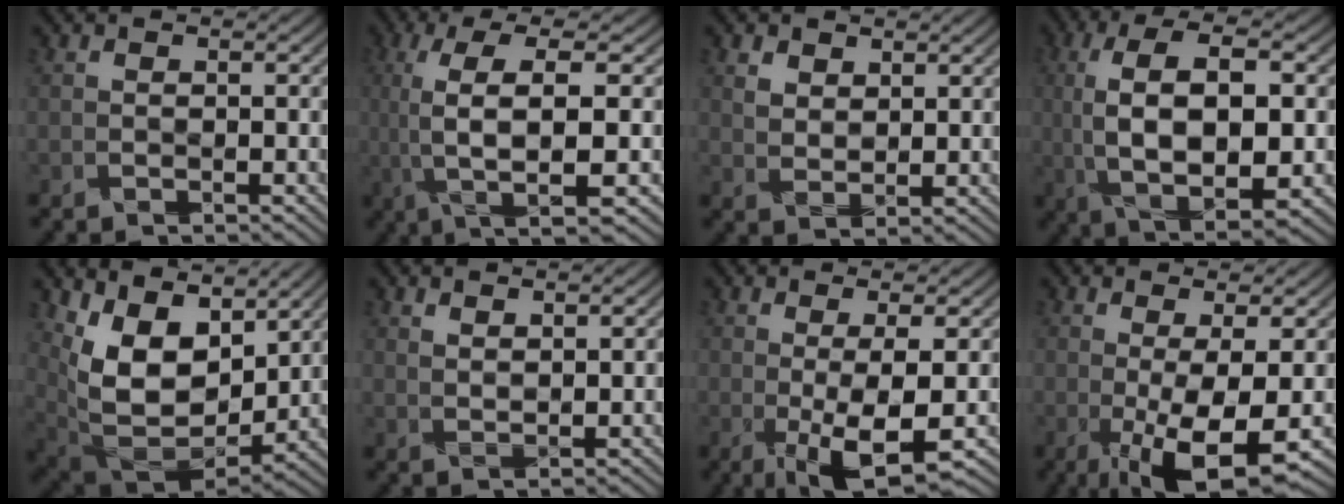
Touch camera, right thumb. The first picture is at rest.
{"total": 10.5, "force": [-0.1, 2.7, 10.2], "torque": [-0.176, 0.015, -0.002]}
{"total": 3.3, "force": [2.1, 2.0, 1.4], "torque": [-0.039, -0.004, 0.043]}
{"total": 11.9, "force": [-0.2, 4.6, 11.0], "torque": [-0.216, 0.000, -0.001]}
{"total": 13.6, "force": [6.0, 8.1, 9.2], "torque": [-0.194, 0.004, 0.118]}
{"total": 1.8, "force": [1.3, 0.3, 1.1], "torque": [-0.023, -0.002, 0.028]}
{"total": 6.7, "force": [-1.2, 1.5, 6.5], "torque": [-0.113, -0.005, -0.017]}
{"total": 8.5, "force": [-1.8, 2.1, 8.0], "torque": [-0.141, -0.011, -0.021]}